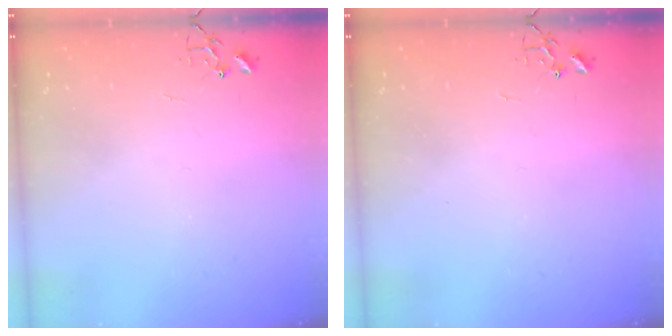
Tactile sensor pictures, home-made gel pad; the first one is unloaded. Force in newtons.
{"total": 0.0}